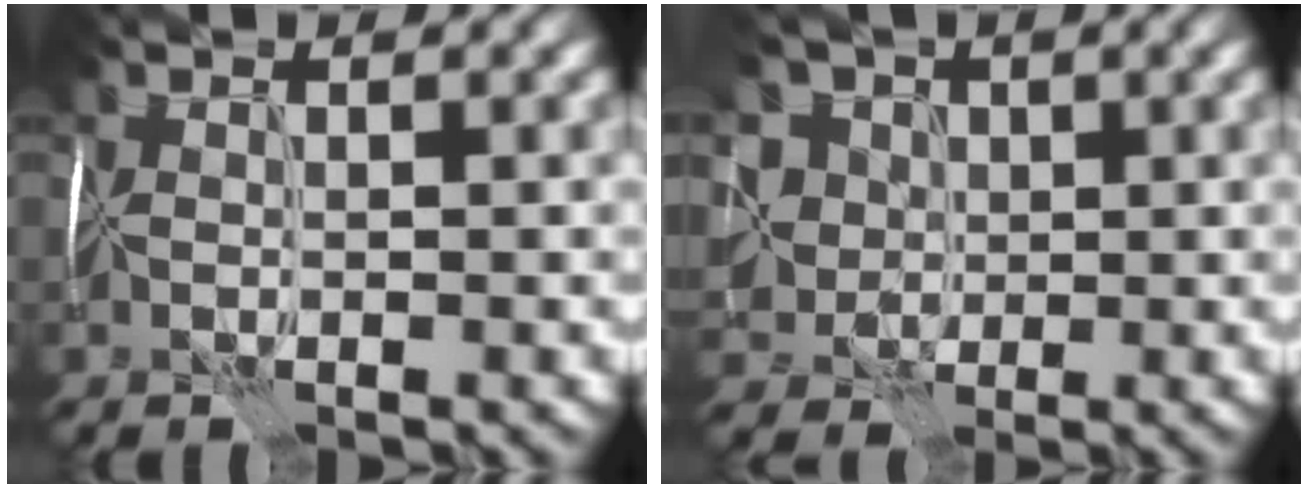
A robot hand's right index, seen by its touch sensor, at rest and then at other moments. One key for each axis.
{"total": 7.5, "fx": 2.4, "fy": 6.2, "fz": 3.4, "tx": -0.069, "ty": 0.016, "tz": 0.026}